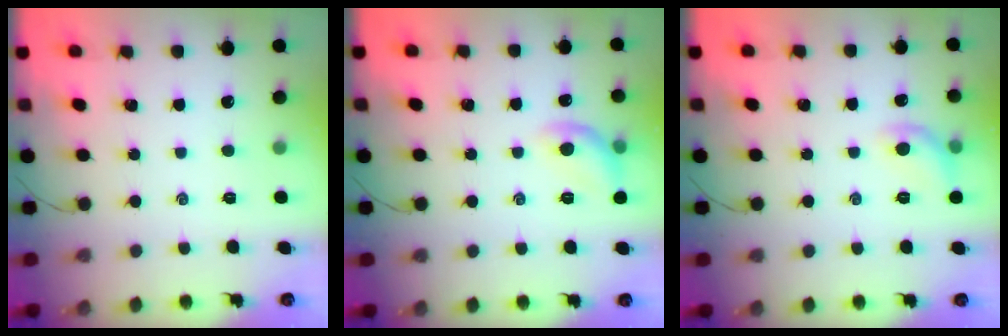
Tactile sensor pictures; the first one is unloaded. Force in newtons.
{"total": 9.1, "press": 9.1, "slide": 0.8}
{"total": 7.7, "press": 7.6, "slide": 1.1}